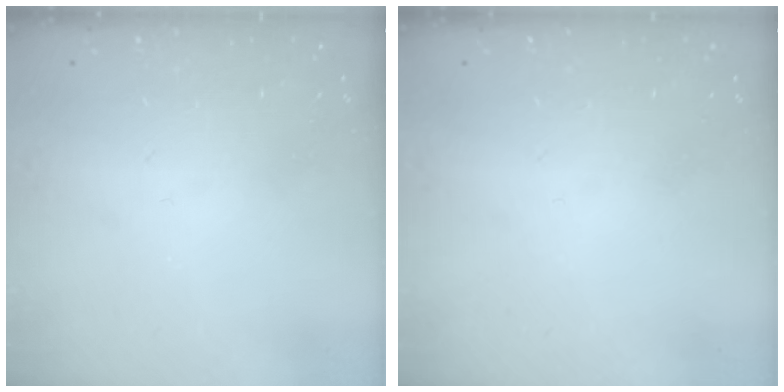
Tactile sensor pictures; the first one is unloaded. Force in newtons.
{"total": 0.0}